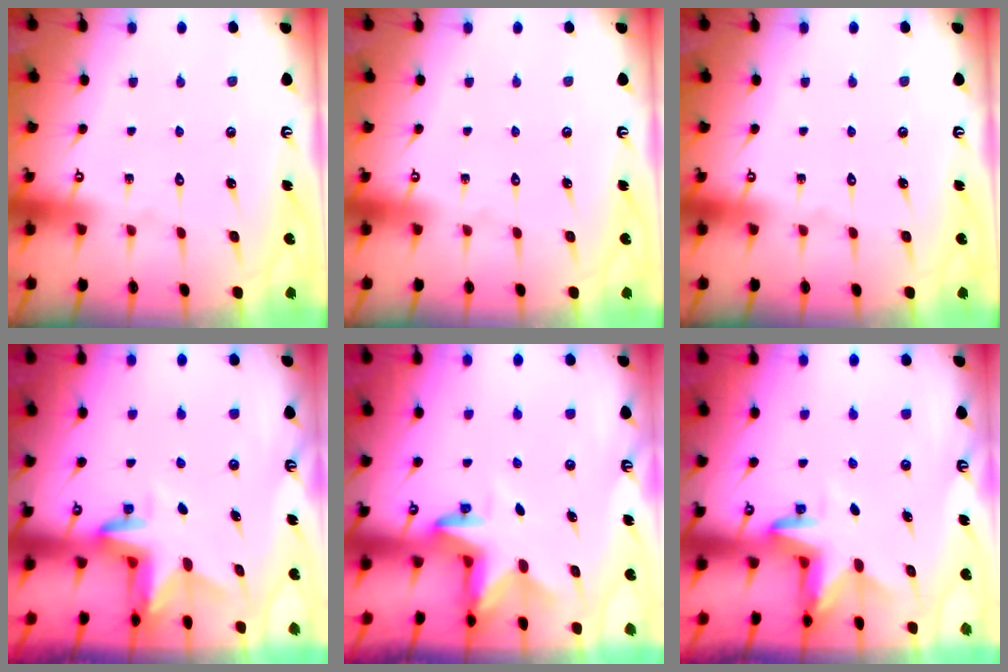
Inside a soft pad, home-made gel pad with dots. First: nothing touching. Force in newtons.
{"total": 0.0}
{"total": 0.0}
{"total": 3.0, "press": 3.0, "slide": 0.2}
{"total": 2.8, "press": 2.8, "slide": 0.2}
{"total": 3.2, "press": 3.2, "slide": 0.1}